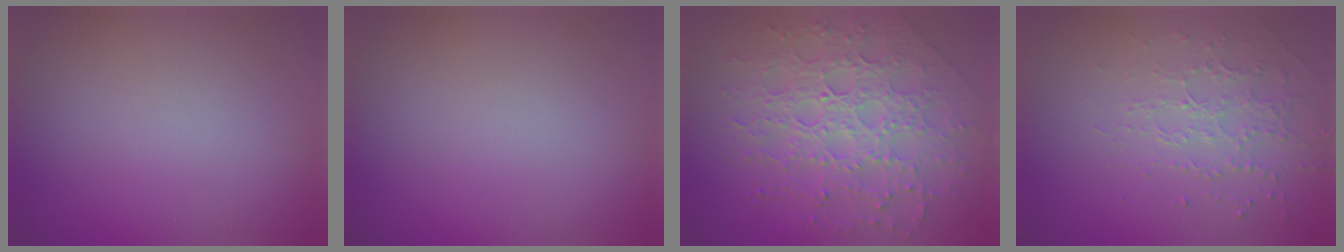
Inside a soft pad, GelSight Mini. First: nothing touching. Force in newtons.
{"total": 0.0}
{"total": 8.0, "press": 5.7, "slide": 5.6}
{"total": 1.7, "press": 1.5, "slide": 0.8}